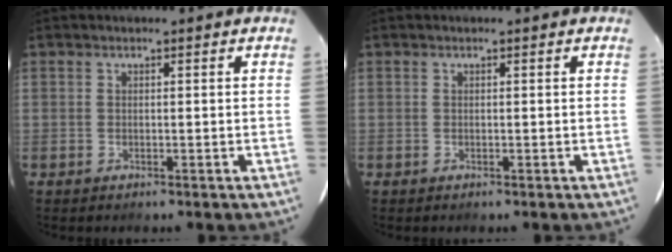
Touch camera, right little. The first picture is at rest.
{"total": 0.0}